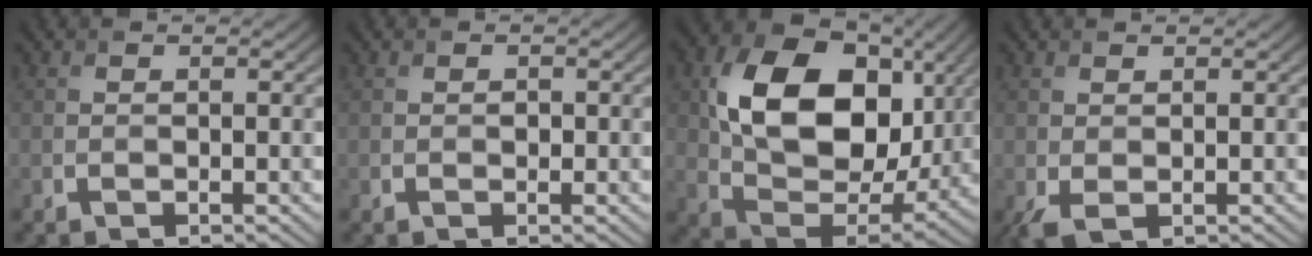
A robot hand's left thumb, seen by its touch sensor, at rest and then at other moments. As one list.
[{"total": 0.7, "force": [-0.2, 0.5, 0.4], "torque": [-0.007, -0.003, -0.004]}, {"total": 14.9, "force": [3.3, 10.2, 10.4], "torque": [-0.202, -0.005, 0.064]}, {"total": 2.0, "force": [-0.5, 1.0, 1.7], "torque": [-0.053, -0.008, -0.008]}]